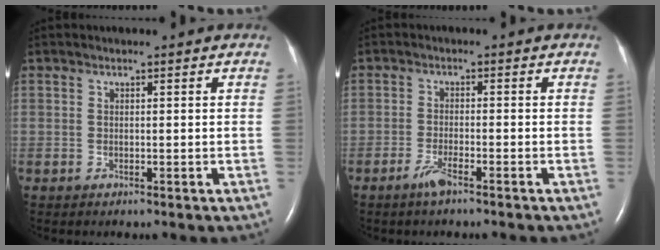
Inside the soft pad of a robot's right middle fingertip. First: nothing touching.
{"total": 2.8, "force": [-2.1, 0.1, 1.9], "torque": [-0.047, -0.004, -0.041]}